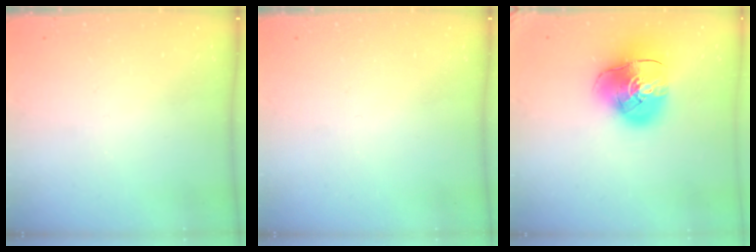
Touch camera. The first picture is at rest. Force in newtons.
{"total": 0.0}
{"total": 15.0, "press": 14.8, "slide": 2.2}